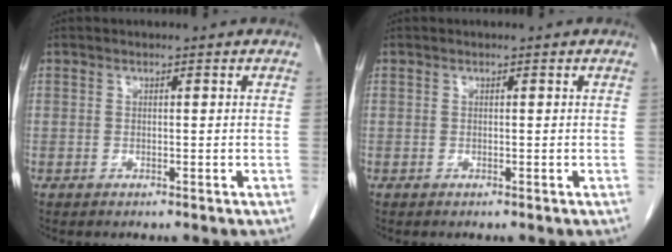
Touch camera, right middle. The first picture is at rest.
{"total": 0.0}